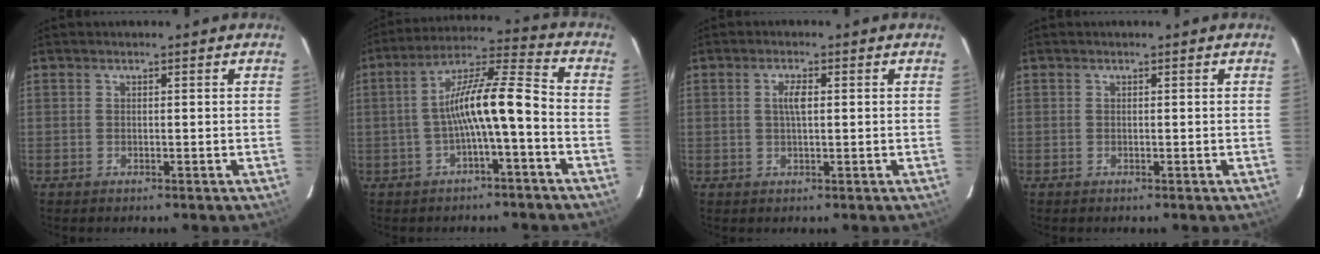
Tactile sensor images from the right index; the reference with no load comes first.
{"total": 10.6, "force": [-2.8, 1.2, 10.1], "torque": [-0.196, 0.022, -0.049]}
{"total": 2.5, "force": [0.4, 0.8, 2.3], "torque": [-0.045, 0.003, 0.007]}
{"total": 0.0}